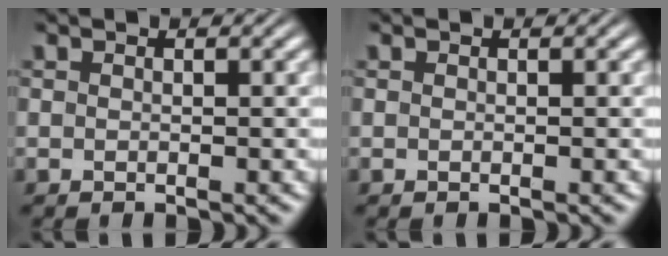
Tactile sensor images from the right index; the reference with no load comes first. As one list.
[{"total": 0.0}]